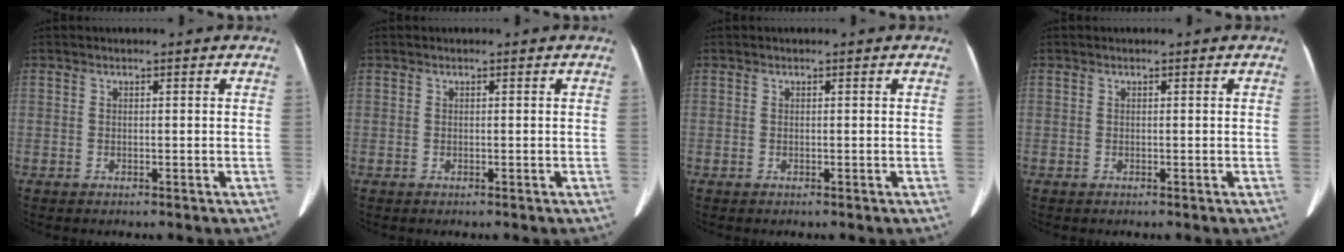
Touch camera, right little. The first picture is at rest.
{"total": 0.0}
{"total": 0.0}
{"total": 0.0}